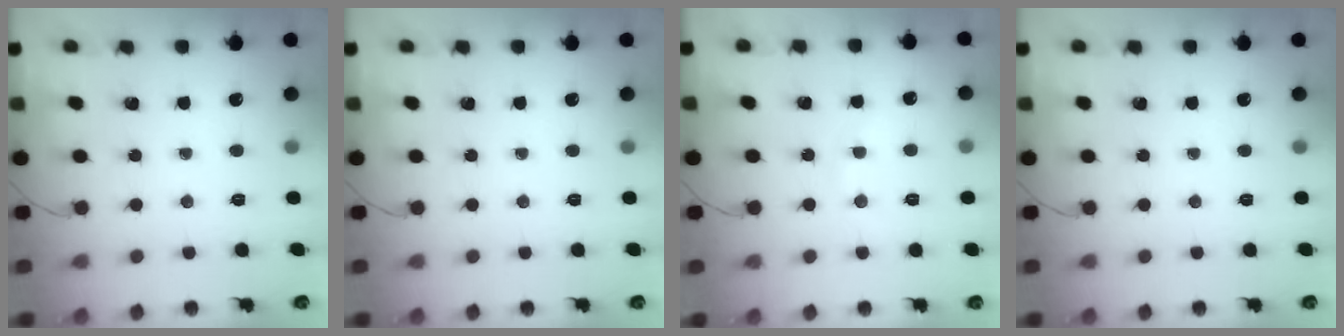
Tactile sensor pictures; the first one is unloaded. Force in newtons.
{"total": 0.0}
{"total": 3.1, "press": 3.0, "slide": 0.8}
{"total": 0.0}